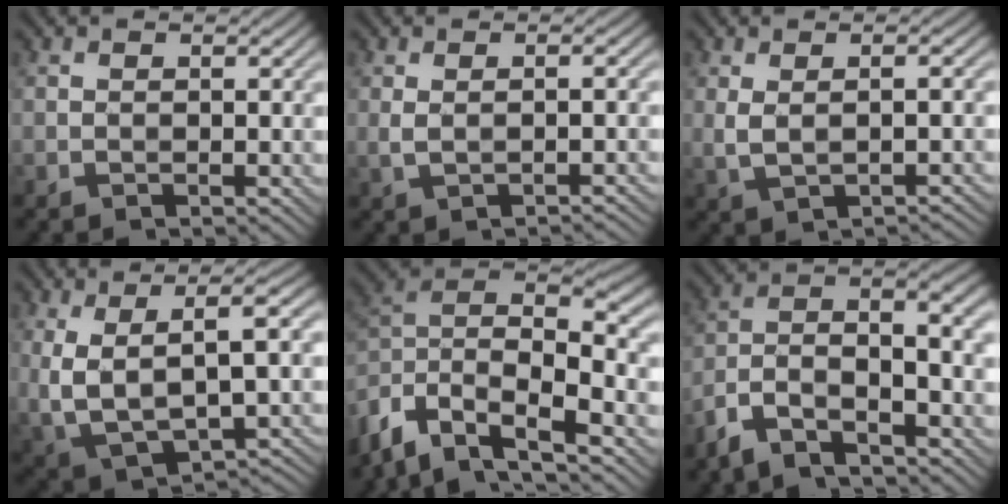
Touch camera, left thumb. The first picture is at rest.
{"total": 2.9, "force": [-0.1, 1.0, 2.7], "torque": [-0.044, 0.005, -0.004]}
{"total": 4.0, "force": [0.2, 1.3, 3.7], "torque": [-0.068, 0.007, 0.004]}
{"total": 9.9, "force": [0.6, 4.5, 8.9], "torque": [-0.199, -0.018, 0.017]}
{"total": 11.7, "force": [-5.9, 5.8, 8.3], "torque": [-0.185, -0.009, -0.121]}
{"total": 9.7, "force": [-4.8, 3.7, 7.6], "torque": [-0.140, 0.000, -0.101]}